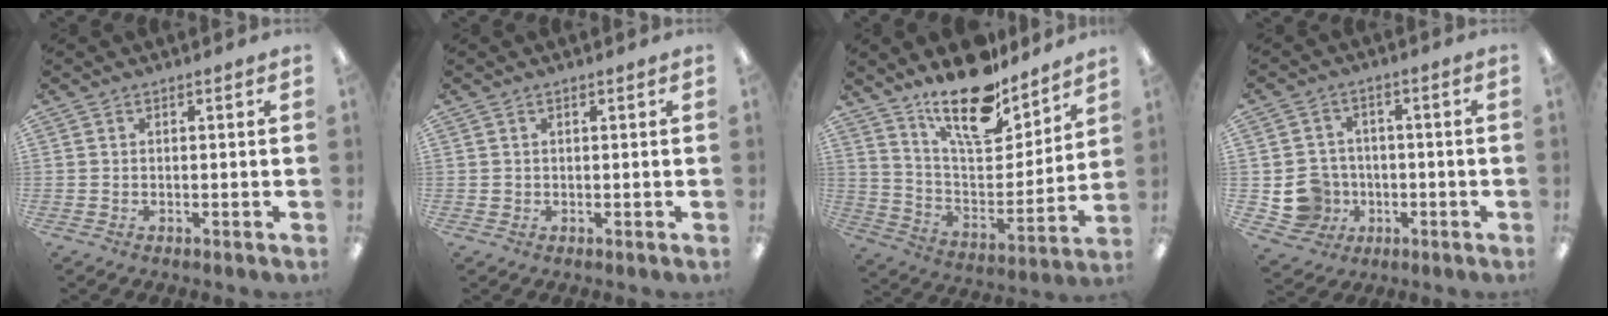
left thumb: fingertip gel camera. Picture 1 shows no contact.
{"total": 0.7, "force": [0.3, 0.6, 0.1], "torque": [-0.004, 0.004, 0.005]}
{"total": 19.7, "force": [15.5, 7.2, 9.8], "torque": [-0.173, -0.104, 0.270]}
{"total": 8.4, "force": [-1.5, 8.0, 2.0], "torque": [-0.061, 0.016, -0.016]}